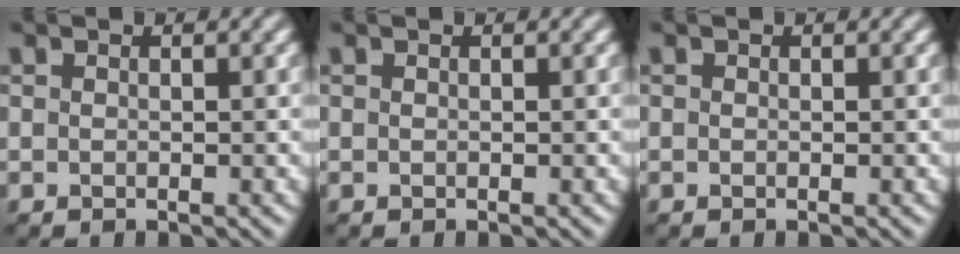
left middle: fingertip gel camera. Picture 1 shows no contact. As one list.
[{"total": 0.0}, {"total": 0.0}]